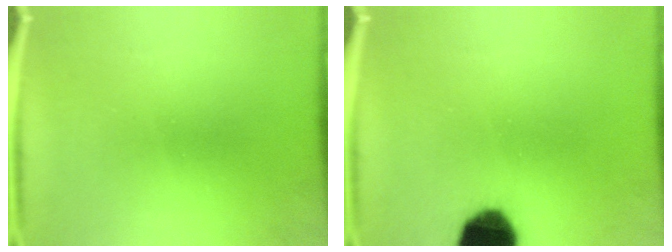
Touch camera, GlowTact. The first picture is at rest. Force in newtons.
{"total": 13.1}